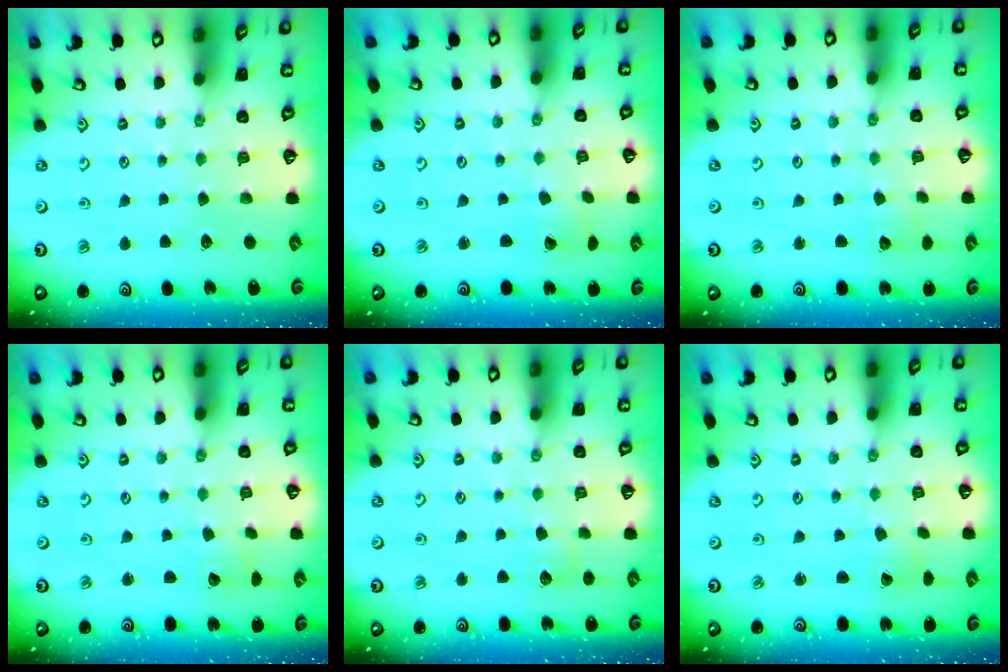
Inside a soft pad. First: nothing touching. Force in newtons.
{"total": 1.7, "press": 1.7, "slide": 0.1}
{"total": 3.9, "press": 3.9, "slide": 0.1}
{"total": 1.8, "press": 1.7, "slide": 0.3}
{"total": 5.0, "press": 4.9, "slide": 0.7}
{"total": 0.5, "press": 0.5, "slide": 0.0}